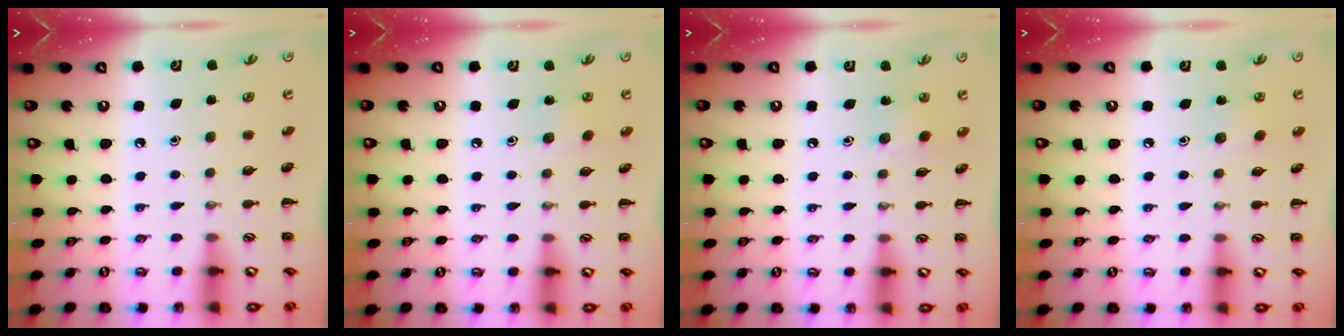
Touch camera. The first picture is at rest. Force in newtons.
{"total": 3.5, "press": 3.4, "slide": 1.0}
{"total": 3.1, "press": 3.1, "slide": 0.5}
{"total": 3.5, "press": 3.4, "slide": 1.0}